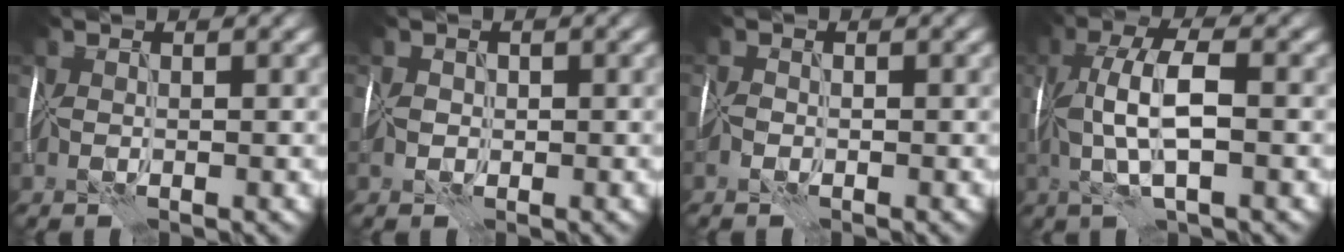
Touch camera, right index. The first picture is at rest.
{"total": 1.4, "force": [-0.2, 1.3, 0.5], "torque": [-0.006, 0.002, -0.007]}
{"total": 1.0, "force": [-0.8, 0.5, 0.3], "torque": [-0.007, 0.002, -0.022]}
{"total": 5.5, "force": [-0.3, 1.6, 5.3], "torque": [-0.104, 0.013, -0.010]}